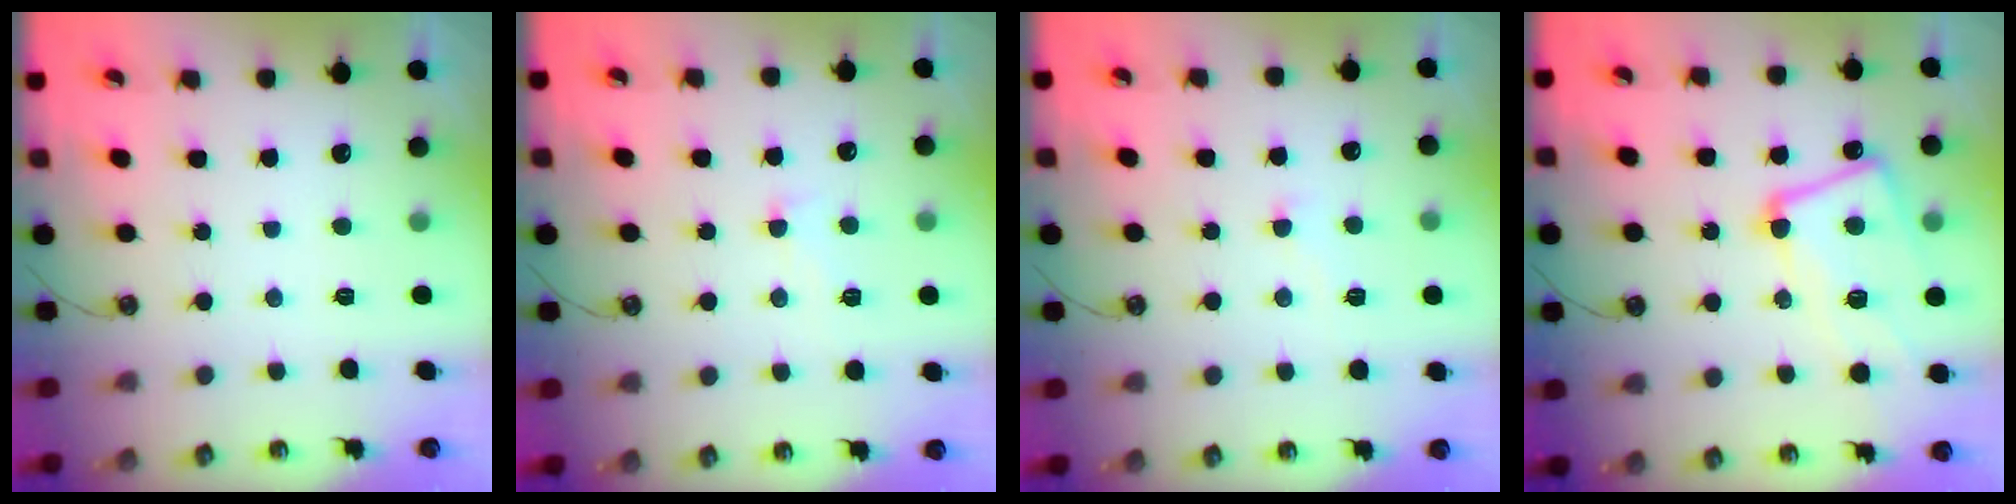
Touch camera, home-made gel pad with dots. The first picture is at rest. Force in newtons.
{"total": 1.1, "press": 1.0, "slide": 0.6}
{"total": 4.0, "press": 3.9, "slide": 0.6}
{"total": 8.0, "press": 7.9, "slide": 1.4}